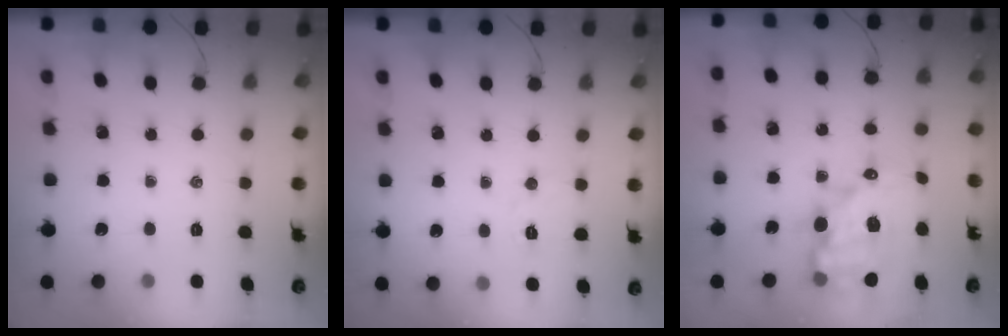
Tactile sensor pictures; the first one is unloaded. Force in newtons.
{"total": 5.0, "press": 4.8, "slide": 1.1}
{"total": 15.9, "press": 15.4, "slide": 3.8}